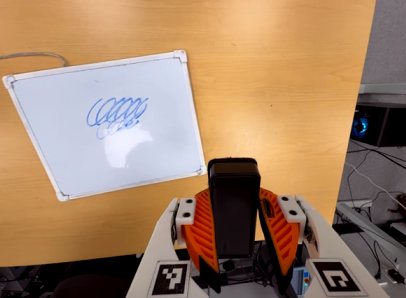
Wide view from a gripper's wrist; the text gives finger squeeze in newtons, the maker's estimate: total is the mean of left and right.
{"total": 8.5, "left": 6.8, "right": 10.3}